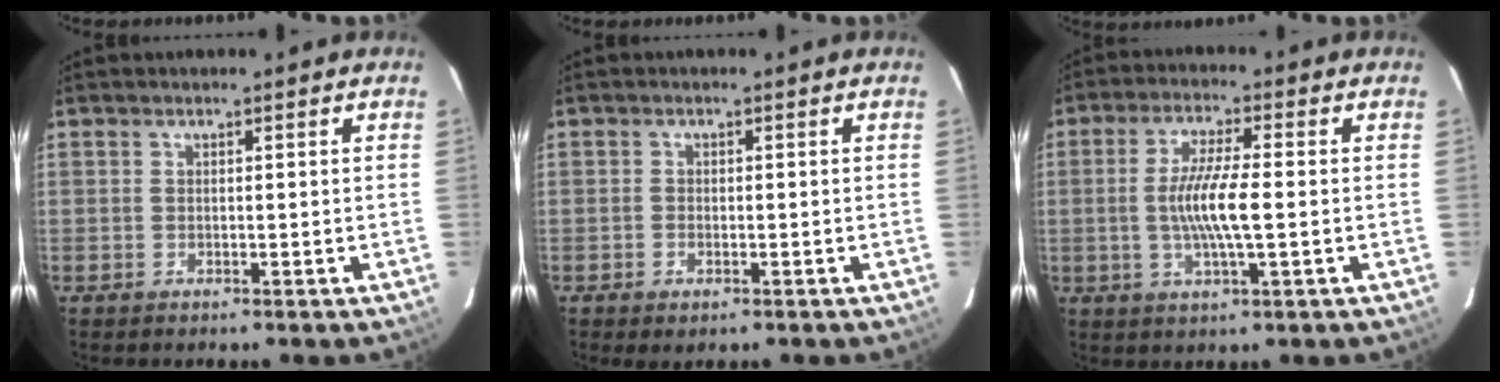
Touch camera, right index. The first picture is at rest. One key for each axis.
{"total": 1.6, "fx": -0.9, "fy": 0.8, "fz": 1.0, "tx": -0.020, "ty": -0.003, "tz": -0.015}
{"total": 8.4, "fx": -0.8, "fy": 1.0, "fz": 8.3, "tx": -0.158, "ty": -0.003, "tz": -0.016}